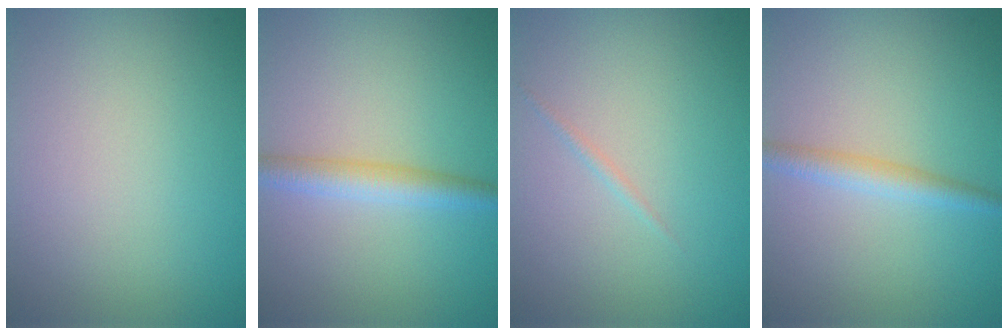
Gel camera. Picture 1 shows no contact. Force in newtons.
{"total": 2.9, "press": 2.9, "slide": 0.1}
{"total": 0.6, "press": 0.6, "slide": 0.0}
{"total": 2.2, "press": 2.2, "slide": 0.1}